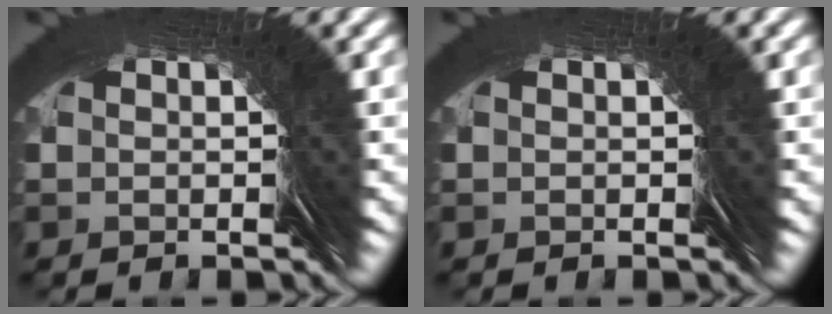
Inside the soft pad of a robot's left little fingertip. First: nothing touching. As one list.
[{"total": 0.0}]